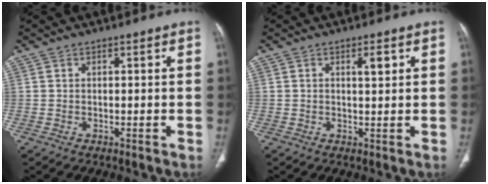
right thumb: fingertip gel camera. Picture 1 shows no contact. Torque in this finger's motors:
{"motor_torque": [0.50, 0.80, 0.59, 0.39, 0.00]}